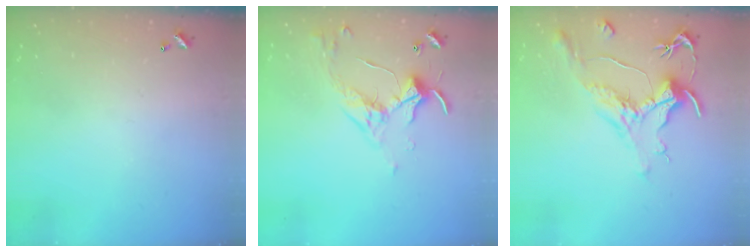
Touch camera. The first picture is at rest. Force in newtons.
{"total": 3.3, "press": 3.2, "slide": 0.7}
{"total": 1.3, "press": 1.1, "slide": 0.7}